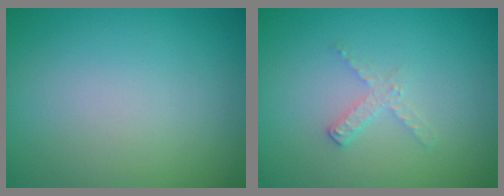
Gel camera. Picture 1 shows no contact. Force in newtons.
{"total": 1.4, "press": 1.4, "slide": 0.1}